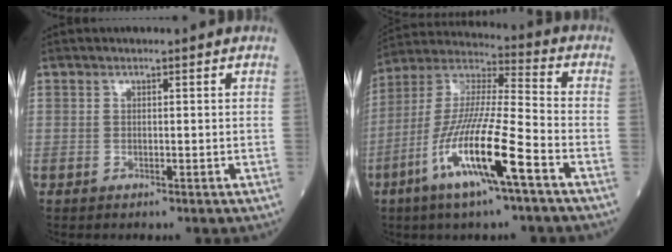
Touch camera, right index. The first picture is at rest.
{"total": 16.2, "force": [-7.2, 0.9, 14.5], "torque": [-0.292, -0.018, -0.139]}